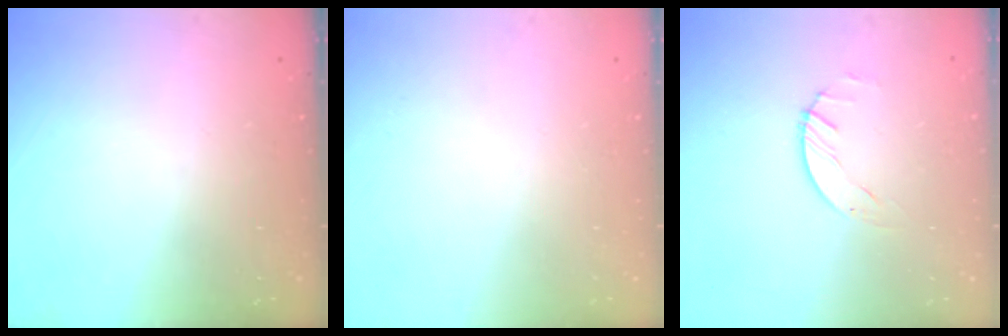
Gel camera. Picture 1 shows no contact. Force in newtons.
{"total": 0.0}
{"total": 0.8, "press": 0.8, "slide": 0.2}